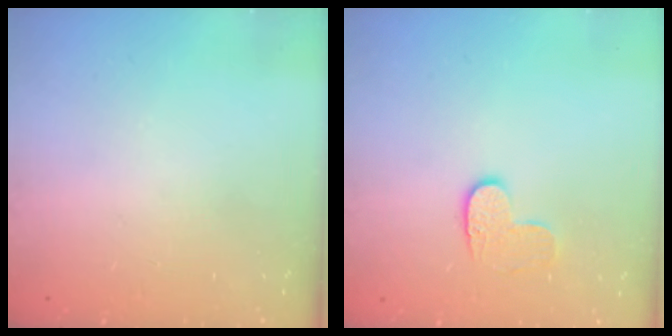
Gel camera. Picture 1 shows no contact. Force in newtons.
{"total": 6.5, "press": 6.4, "slide": 0.5}